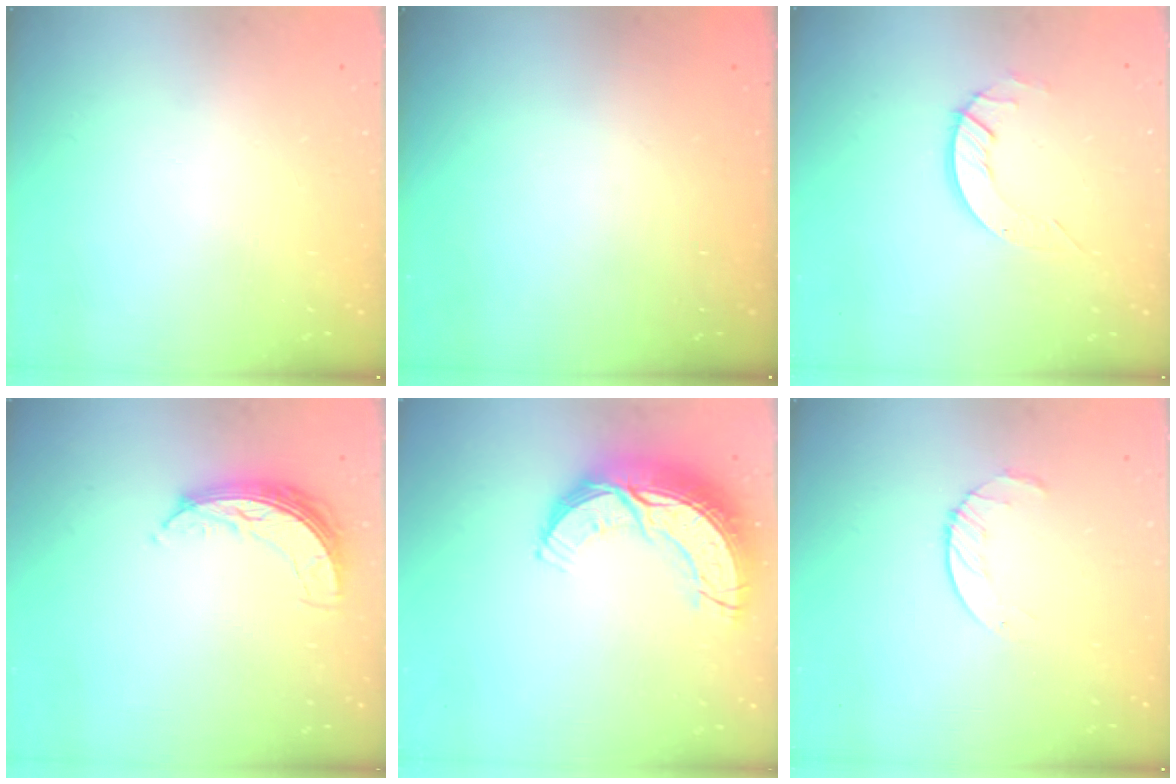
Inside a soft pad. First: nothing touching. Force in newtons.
{"total": 0.0}
{"total": 4.8, "press": 4.8, "slide": 0.3}
{"total": 7.2, "press": 7.2, "slide": 0.3}
{"total": 17.3, "press": 17.2, "slide": 1.2}
{"total": 3.8, "press": 3.8, "slide": 0.4}